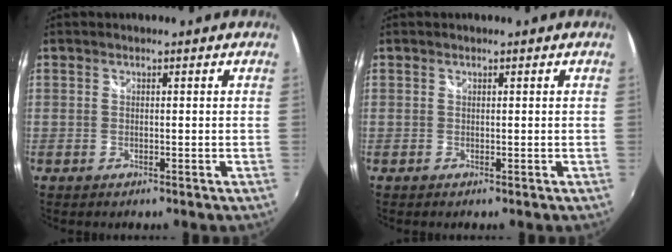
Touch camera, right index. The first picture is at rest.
{"total": 0.0}